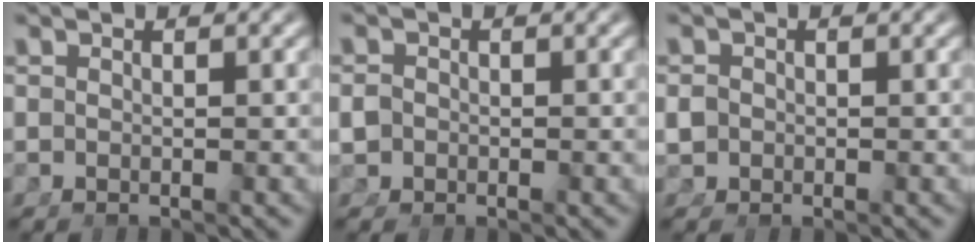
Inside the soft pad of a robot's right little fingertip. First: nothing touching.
{"total": 1.5, "force": [-0.7, 1.2, 0.6], "torque": [-0.020, -0.015, -0.004]}
{"total": 1.1, "force": [-0.5, 0.8, 0.5], "torque": [-0.017, -0.012, 0.000]}